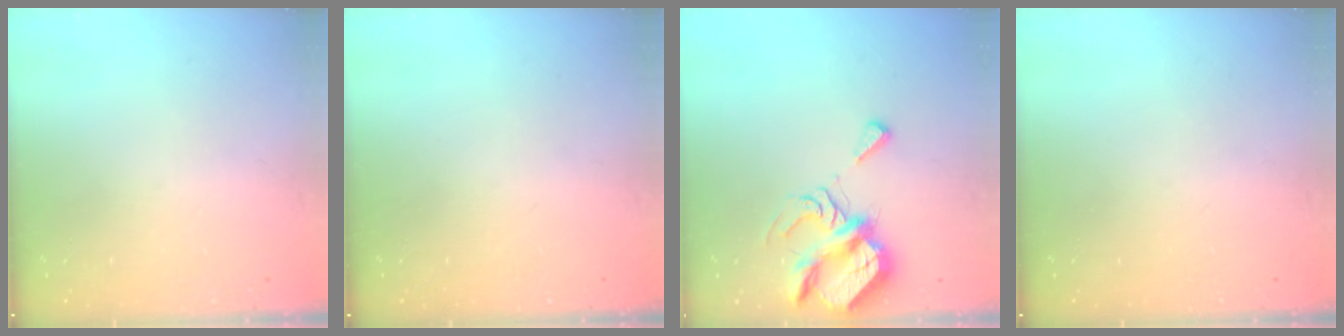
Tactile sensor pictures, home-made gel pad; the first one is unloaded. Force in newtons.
{"total": 0.0}
{"total": 8.6, "press": 8.5, "slide": 1.1}
{"total": 0.0}